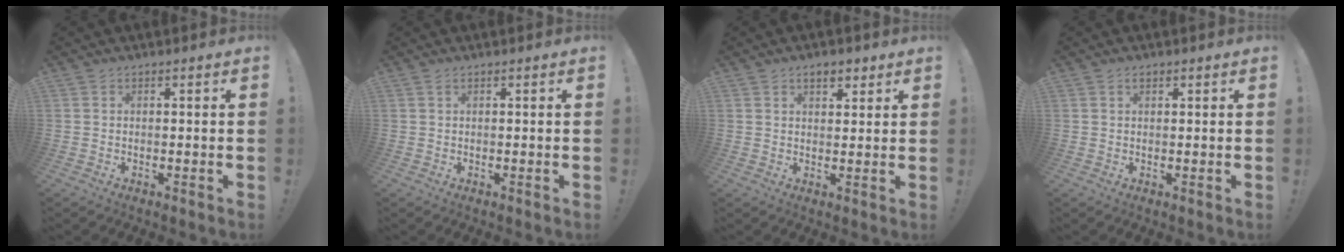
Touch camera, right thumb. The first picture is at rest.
{"total": 0.5, "force": [0.2, 0.0, 0.5], "torque": [-0.002, -0.002, 0.002]}
{"total": 4.2, "force": [2.7, 2.2, 2.4], "torque": [-0.025, -0.010, 0.045]}
{"total": 0.9, "force": [0.6, 0.5, 0.5], "torque": [-0.006, -0.001, 0.009]}